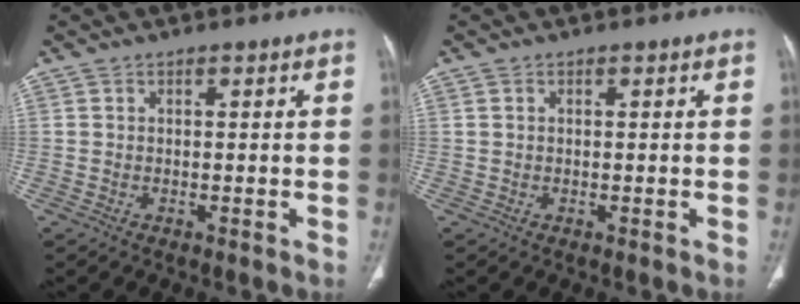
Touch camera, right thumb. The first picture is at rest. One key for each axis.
{"total": 0.0}